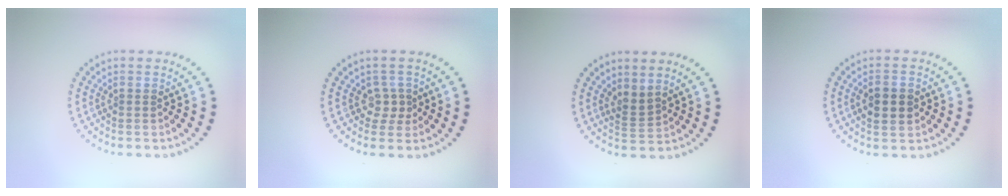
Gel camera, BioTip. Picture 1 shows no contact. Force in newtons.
{"total": 1.6, "press": 1.2, "slide": 1.0}
{"total": 1.8, "press": 1.3, "slide": 1.2}
{"total": 3.3, "press": 3.2, "slide": 0.1}